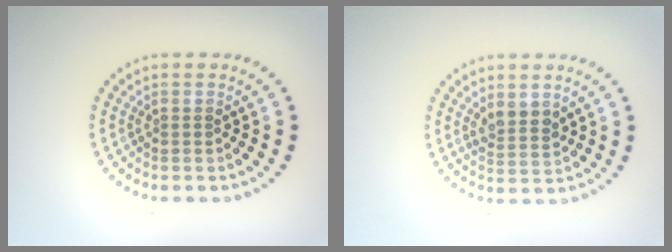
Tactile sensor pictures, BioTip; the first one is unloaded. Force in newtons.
{"total": 2.2, "press": 2.1, "slide": 0.8}